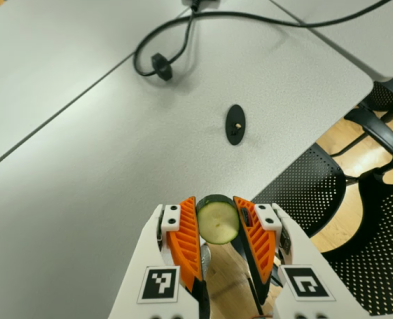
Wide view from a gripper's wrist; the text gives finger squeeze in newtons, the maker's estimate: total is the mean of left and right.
{"total": 8.1, "left": 8.0, "right": 8.2}